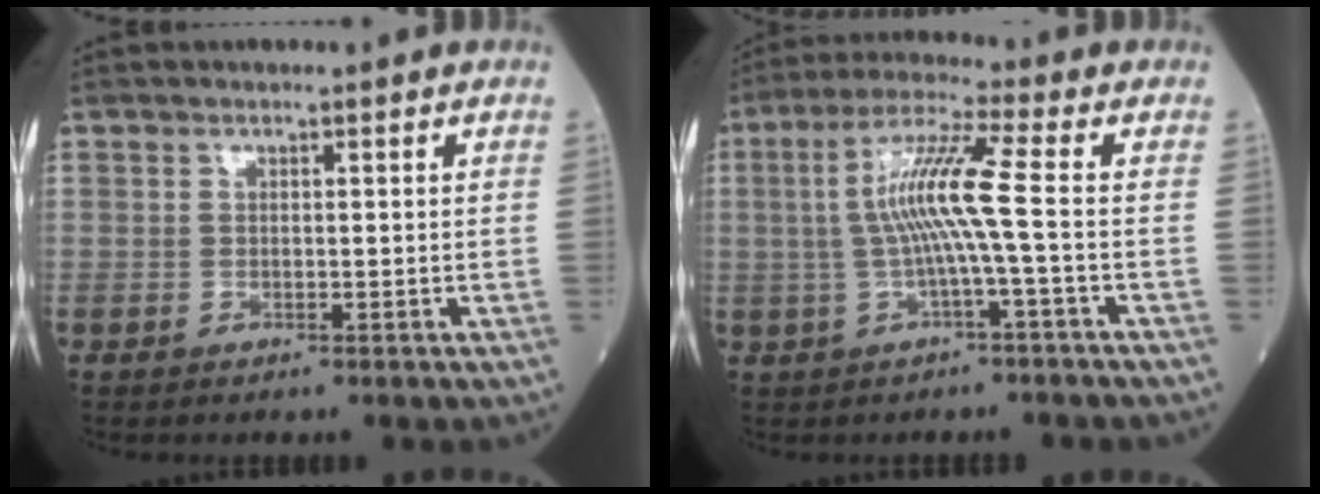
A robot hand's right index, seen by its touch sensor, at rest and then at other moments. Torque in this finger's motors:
{"motor_torque": [1.15, 0.21, 0.50, 0.21]}